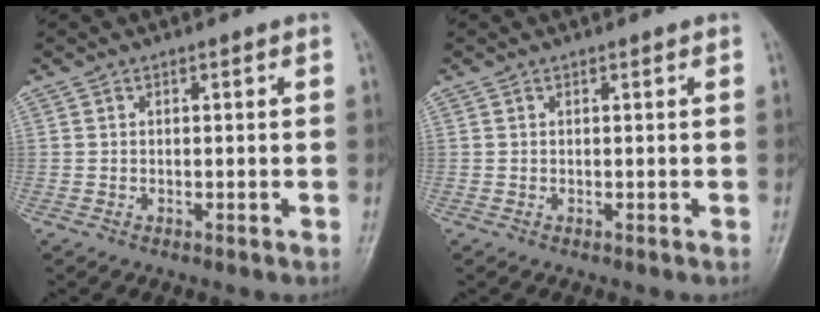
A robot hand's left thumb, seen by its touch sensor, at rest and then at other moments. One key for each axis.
{"total": 0.0}